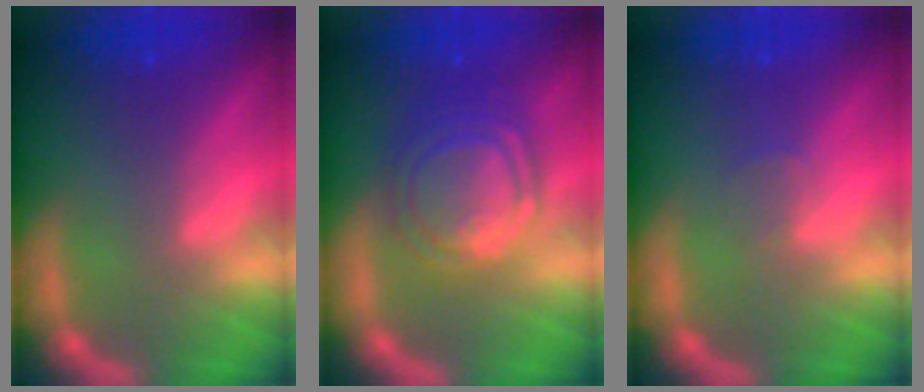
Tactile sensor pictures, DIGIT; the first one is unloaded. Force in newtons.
{"total": 8.6}
{"total": 1.0}